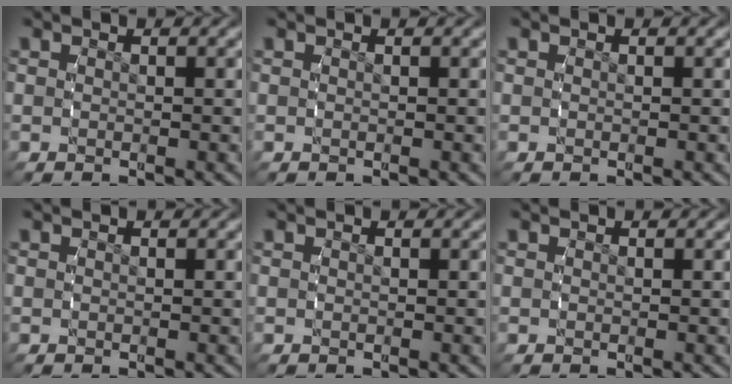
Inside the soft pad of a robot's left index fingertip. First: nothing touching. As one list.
[{"total": 0.0}, {"total": 0.0}, {"total": 0.0}, {"total": 0.0}, {"total": 0.0}]